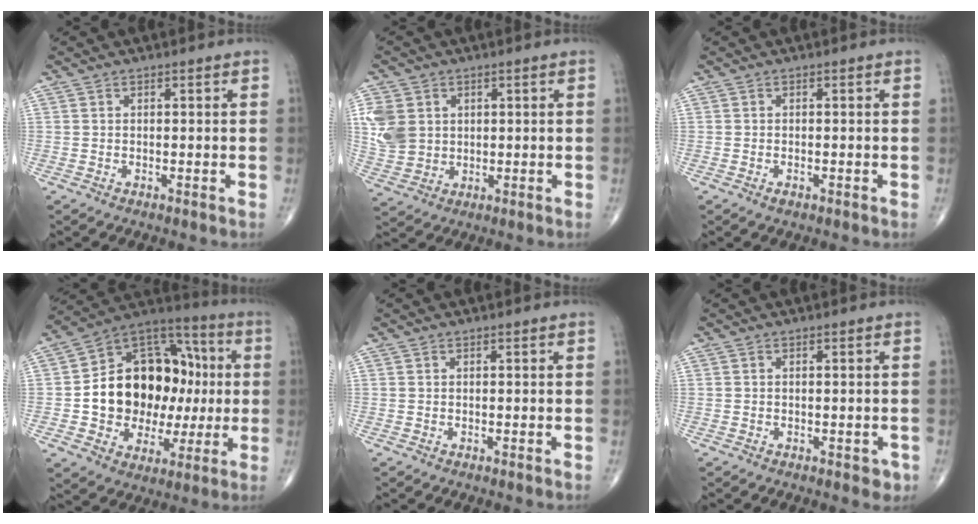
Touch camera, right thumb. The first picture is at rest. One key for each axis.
{"total": 8.6, "fx": 2.0, "fy": 7.0, "fz": 4.5, "tx": -0.082, "ty": -0.002, "tz": 0.048}
{"total": 1.0, "fx": -0.6, "fy": 0.5, "fz": 0.7, "tx": -0.008, "ty": 0.000, "tz": -0.009}
{"total": 23.4, "fx": 0.1, "fy": 17.0, "fz": 16.0, "tx": -0.196, "ty": 0.041, "tz": 0.012}
{"total": 0.0}
{"total": 1.6, "fx": -0.8, "fy": 1.0, "fz": 1.0, "tx": 0.000, "ty": 0.001, "tz": -0.009}